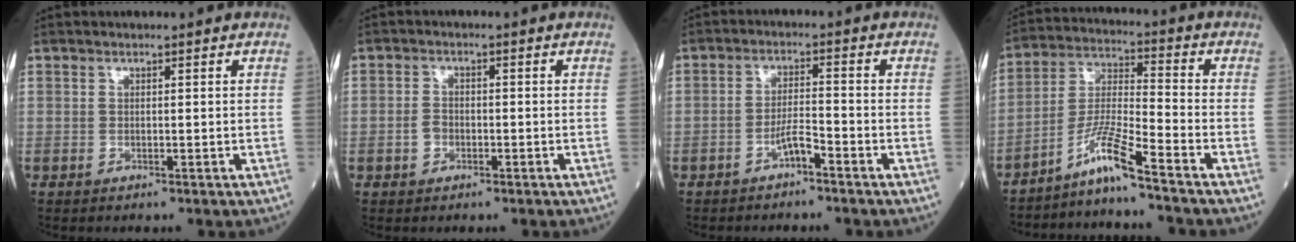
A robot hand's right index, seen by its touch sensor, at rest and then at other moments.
{"total": 2.2, "force": [-0.9, 1.6, 1.2], "torque": [-0.023, 0.005, -0.016]}
{"total": 3.0, "force": [-2.1, 0.4, 2.1], "torque": [-0.037, 0.005, -0.040]}
{"total": 8.0, "force": [-6.2, -1.3, 4.9], "torque": [-0.104, -0.013, -0.120]}